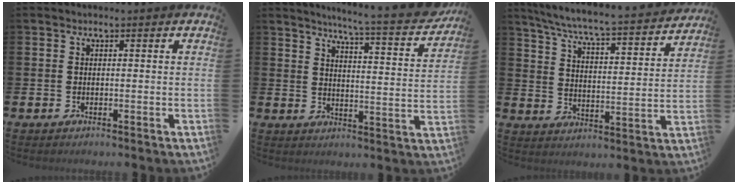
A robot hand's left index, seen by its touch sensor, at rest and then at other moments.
{"total": 6.3, "force": [5.9, -0.4, 2.1], "torque": [-0.049, -0.052, 0.093]}
{"total": 6.6, "force": [6.1, 0.2, 2.5], "torque": [-0.078, -0.052, 0.100]}